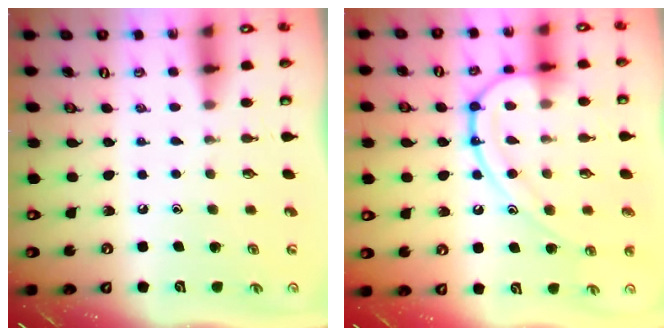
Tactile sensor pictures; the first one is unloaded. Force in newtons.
{"total": 14.0, "press": 13.9, "slide": 1.5}